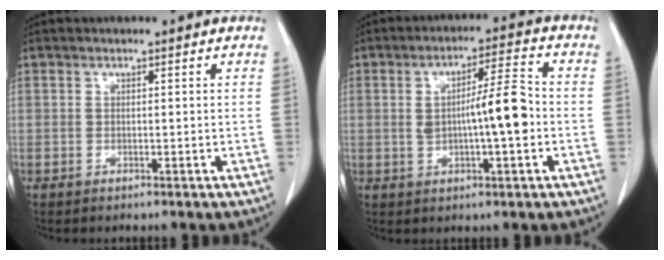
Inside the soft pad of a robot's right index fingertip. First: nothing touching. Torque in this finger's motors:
{"motor_torque": [0.35, 0.06, 0.26, 0.07]}